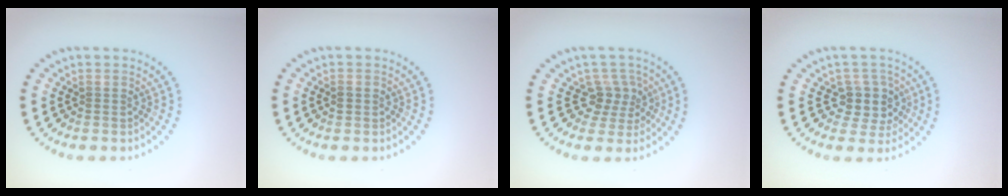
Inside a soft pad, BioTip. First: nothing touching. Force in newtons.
{"total": 1.1, "press": 1.1, "slide": 0.0}
{"total": 2.7, "press": 2.0, "slide": 1.8}
{"total": 3.0, "press": 2.6, "slide": 1.6}